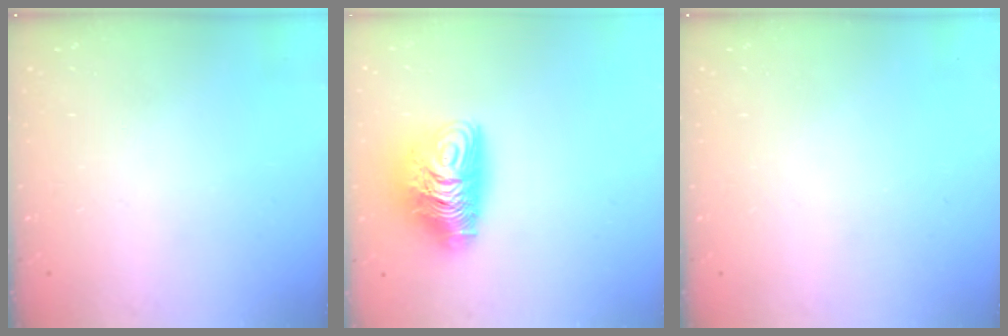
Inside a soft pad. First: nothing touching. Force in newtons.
{"total": 11.8, "press": 11.7, "slide": 1.1}
{"total": 0.0}